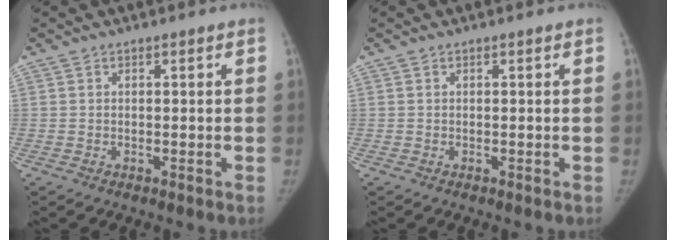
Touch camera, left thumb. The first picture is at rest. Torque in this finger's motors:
{"motor_torque": [-0.24, 0.08, -0.28, -0.05, -0.02]}